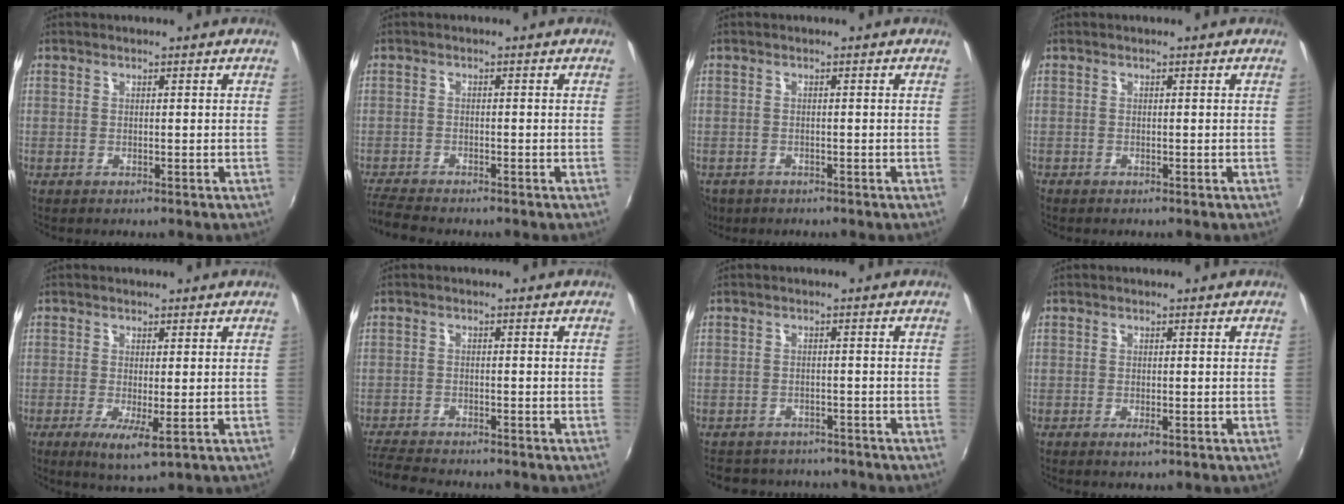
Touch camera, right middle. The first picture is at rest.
{"total": 4.5, "force": [-4.2, 0.1, 1.5], "torque": [-0.046, -0.022, -0.082]}
{"total": 4.6, "force": [-2.7, 3.3, 1.9], "torque": [-0.050, -0.012, -0.043]}
{"total": 0.0}
{"total": 4.5, "force": [-0.9, 0.4, 4.4], "torque": [-0.083, -0.019, -0.015]}
{"total": 5.8, "force": [-5.5, 0.5, 1.8], "torque": [-0.057, -0.022, -0.100]}
{"total": 8.0, "force": [-7.0, 3.3, 2.1], "torque": [-0.052, -0.006, -0.100]}
{"total": 1.2, "force": [-0.4, 0.1, 1.1], "torque": [-0.021, -0.005, -0.008]}